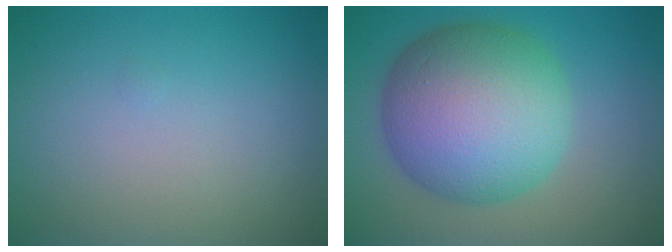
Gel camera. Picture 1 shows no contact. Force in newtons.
{"total": 12.3, "press": 12.3, "slide": 0.3}